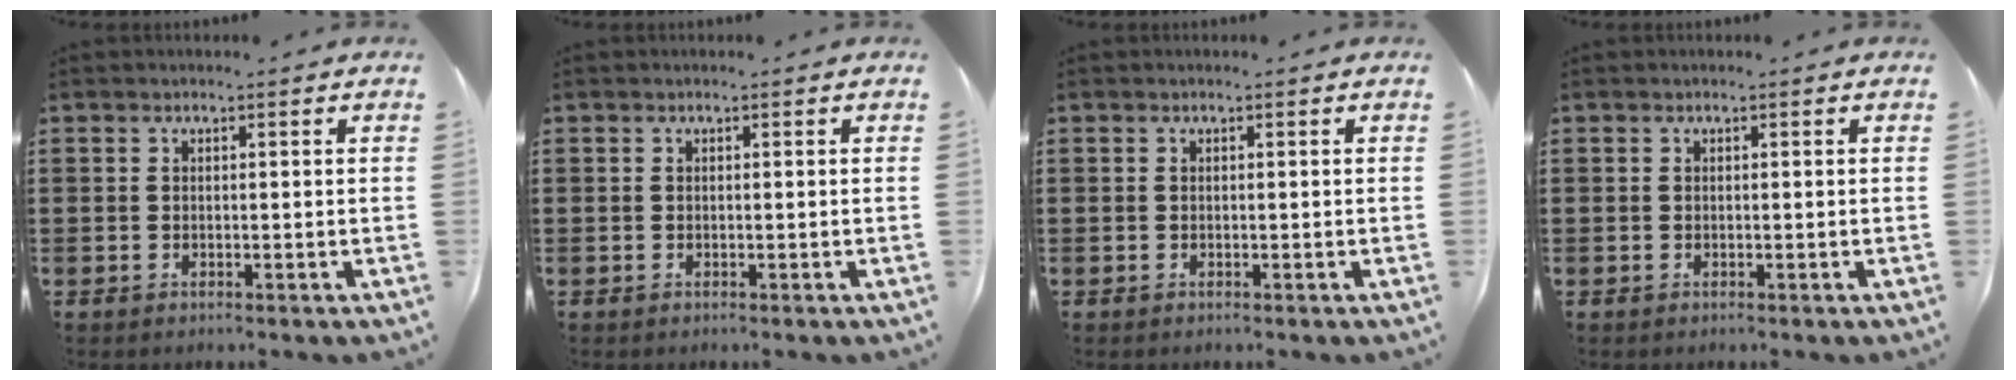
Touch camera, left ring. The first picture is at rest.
{"total": 0.0}
{"total": 0.0}
{"total": 0.0}